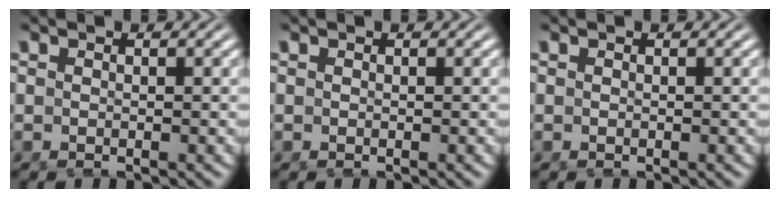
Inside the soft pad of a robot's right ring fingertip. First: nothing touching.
{"total": 0.0}
{"total": 0.0}